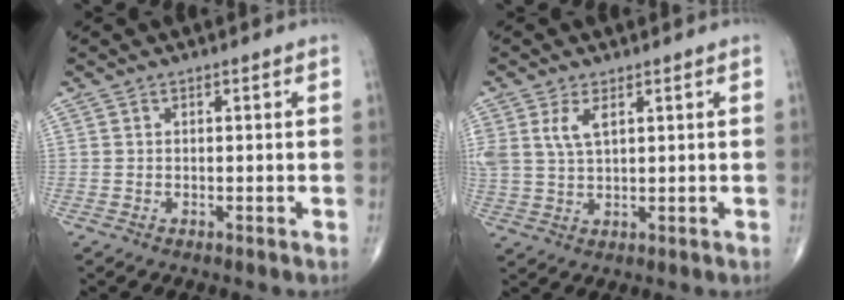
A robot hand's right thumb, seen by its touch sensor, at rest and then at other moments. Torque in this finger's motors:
{"motor_torque": [0.11, 0.13, 0.68, 0.51, 0.07]}